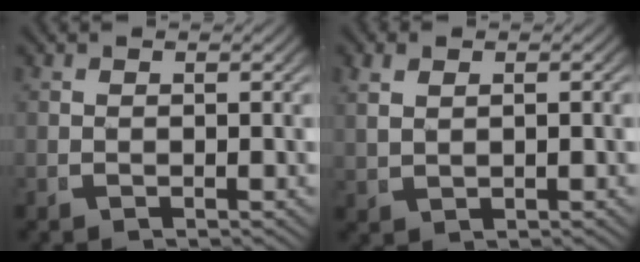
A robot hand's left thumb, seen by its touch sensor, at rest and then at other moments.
{"total": 1.7, "force": [1.0, 0.8, 1.1], "torque": [-0.023, 0.001, 0.030]}